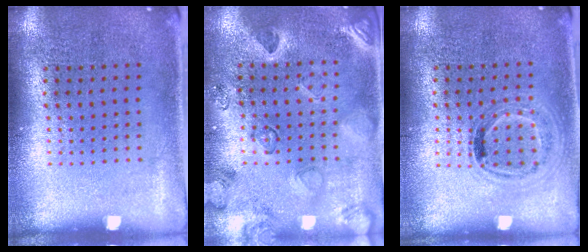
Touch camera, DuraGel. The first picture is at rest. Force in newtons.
{"total": 2.3, "press": 2.0, "slide": 1.1}
{"total": 1.0, "press": 0.9, "slide": 0.3}